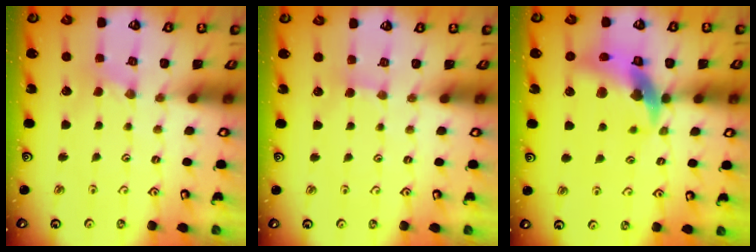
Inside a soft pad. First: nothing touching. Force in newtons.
{"total": 2.1, "press": 2.0, "slide": 0.3}
{"total": 14.7, "press": 14.5, "slide": 2.1}